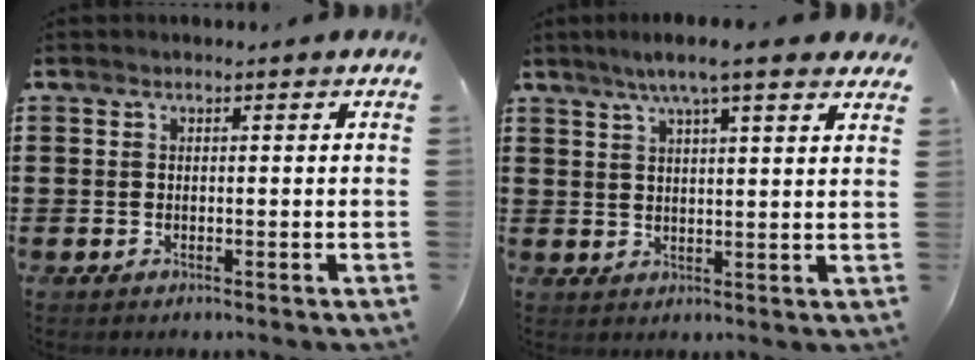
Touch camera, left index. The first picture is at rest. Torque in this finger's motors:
{"motor_torque": [1.51, -0.63, 0.66, 0.14]}